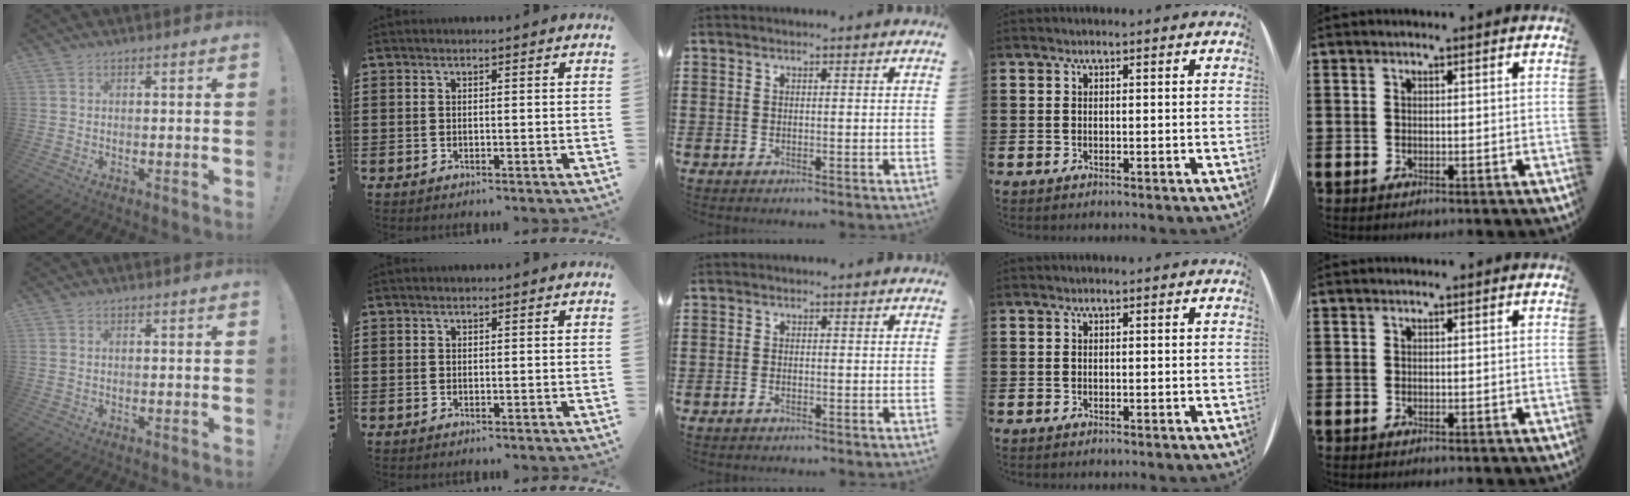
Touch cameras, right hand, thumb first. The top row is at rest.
{"middle": {"total": 0.8, "force": [-0.6, 0.1, 0.5], "torque": [-0.012, -0.004, -0.010]}}